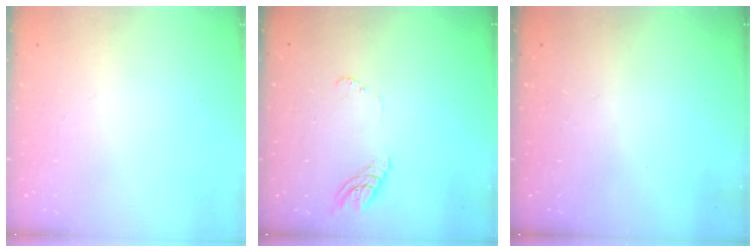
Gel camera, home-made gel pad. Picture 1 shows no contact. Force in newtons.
{"total": 5.9, "press": 5.9, "slide": 0.4}
{"total": 0.0}